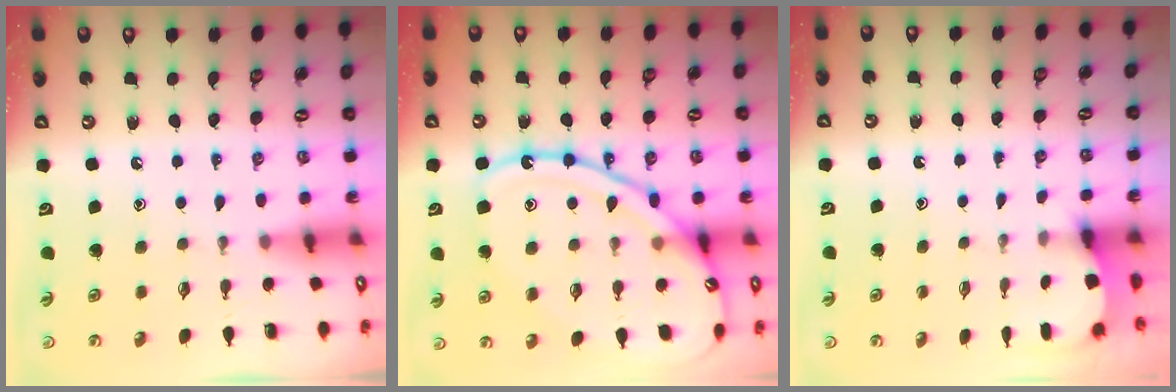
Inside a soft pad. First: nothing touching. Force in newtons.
{"total": 16.7, "press": 16.7, "slide": 1.3}
{"total": 2.6, "press": 2.6, "slide": 0.3}